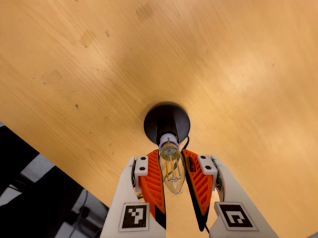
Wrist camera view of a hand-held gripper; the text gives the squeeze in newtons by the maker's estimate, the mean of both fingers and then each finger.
{"total": 13.3, "left": 12.3, "right": 14.3}